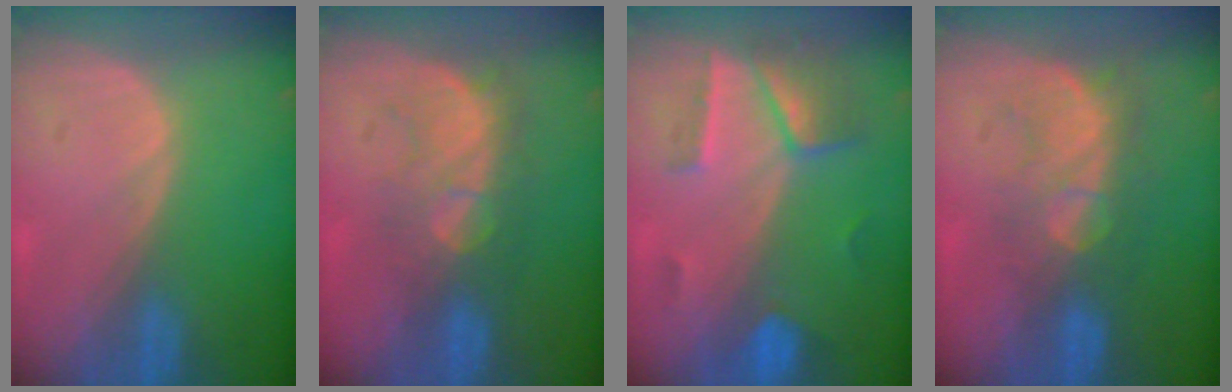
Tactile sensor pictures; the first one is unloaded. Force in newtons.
{"total": 7.7, "press": 7.4, "slide": 2.1}
{"total": 7.3, "press": 6.4, "slide": 3.5}
{"total": 8.3, "press": 7.6, "slide": 3.3}